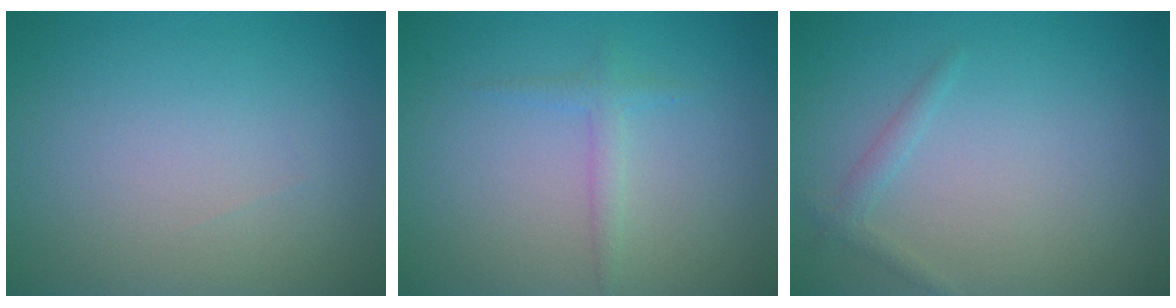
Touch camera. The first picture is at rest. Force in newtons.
{"total": 1.3, "press": 1.3, "slide": 0.1}
{"total": 1.1, "press": 1.1, "slide": 0.0}